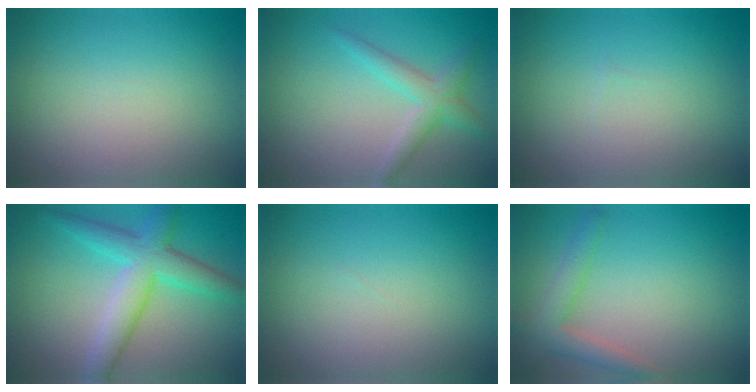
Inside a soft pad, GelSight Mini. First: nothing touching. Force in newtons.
{"total": 2.8, "press": 2.8, "slide": 0.1}
{"total": 0.0}
{"total": 5.6, "press": 5.6, "slide": 0.2}
{"total": 0.0}
{"total": 2.9, "press": 2.9, "slide": 0.2}